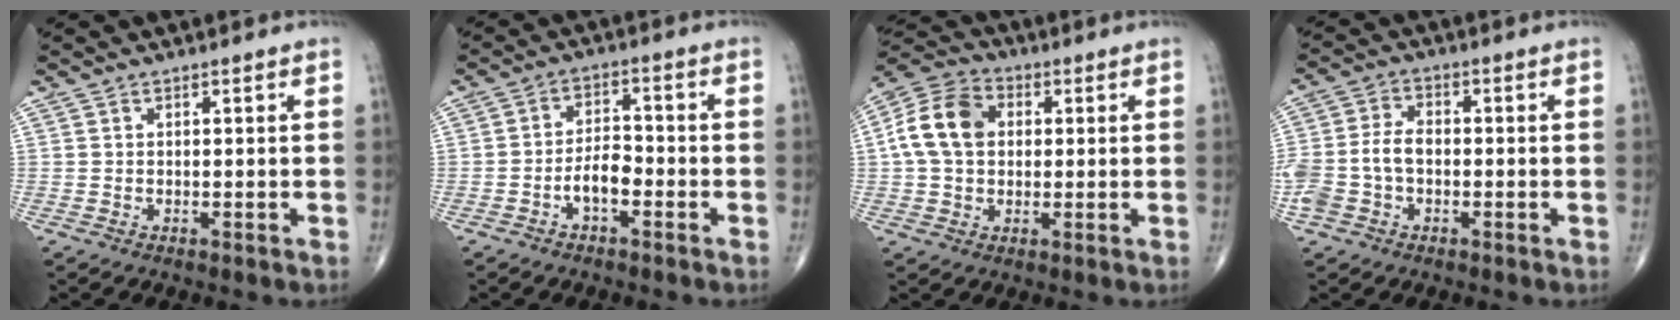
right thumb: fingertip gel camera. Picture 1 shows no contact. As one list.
[{"total": 5.3, "force": [-2.3, 2.6, 3.9], "torque": [-0.061, 0.027, -0.045]}, {"total": 12.0, "force": [1.5, 8.9, 7.9], "torque": [-0.142, 0.024, 0.017]}, {"total": 8.3, "force": [-1.6, 5.6, 5.9], "torque": [-0.131, 0.027, -0.035]}]